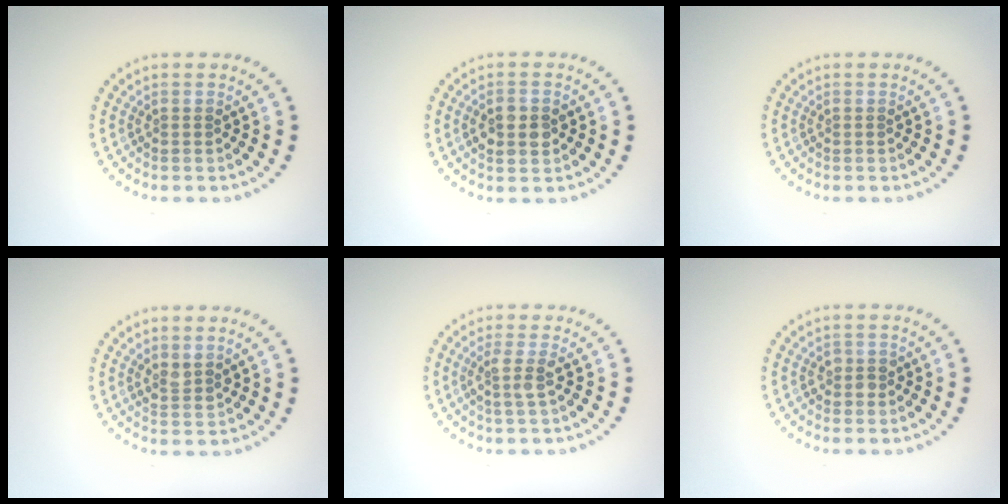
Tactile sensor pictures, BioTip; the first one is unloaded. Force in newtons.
{"total": 2.9, "press": 2.9, "slide": 0.2}
{"total": 0.0}
{"total": 1.4, "press": 1.2, "slide": 0.8}
{"total": 1.7, "press": 1.3, "slide": 1.2}
{"total": 1.3, "press": 1.2, "slide": 0.5}